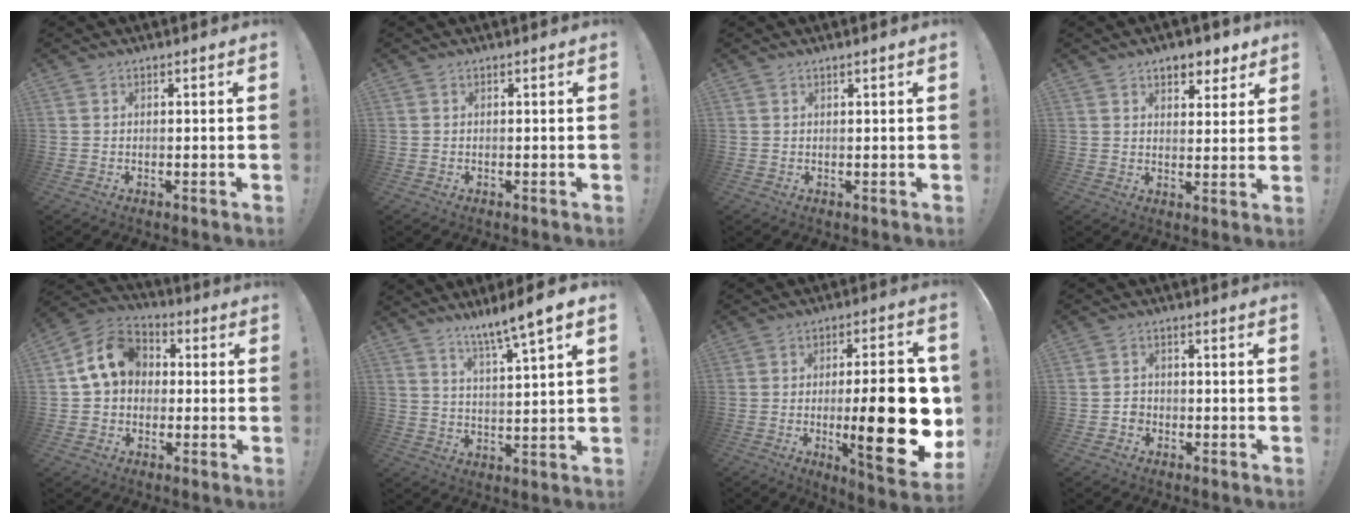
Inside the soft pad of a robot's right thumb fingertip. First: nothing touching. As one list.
[{"total": 0.0}, {"total": 1.0, "force": [0.6, -0.4, 0.7], "torque": [-0.007, -0.003, 0.009]}, {"total": 6.7, "force": [5.1, 3.5, 2.6], "torque": [-0.022, -0.031, 0.091]}, {"total": 12.9, "force": [2.5, 10.2, 7.6], "torque": [-0.122, 0.013, 0.055]}, {"total": 8.5, "force": [6.5, -0.8, 5.4], "torque": [-0.087, -0.049, 0.102]}, {"total": 25.9, "force": [-3.0, 7.7, 24.6], "torque": [-0.355, -0.004, -0.036]}, {"total": 2.7, "force": [-1.3, 2.2, 0.9], "torque": [-0.005, 0.001, -0.024]}]